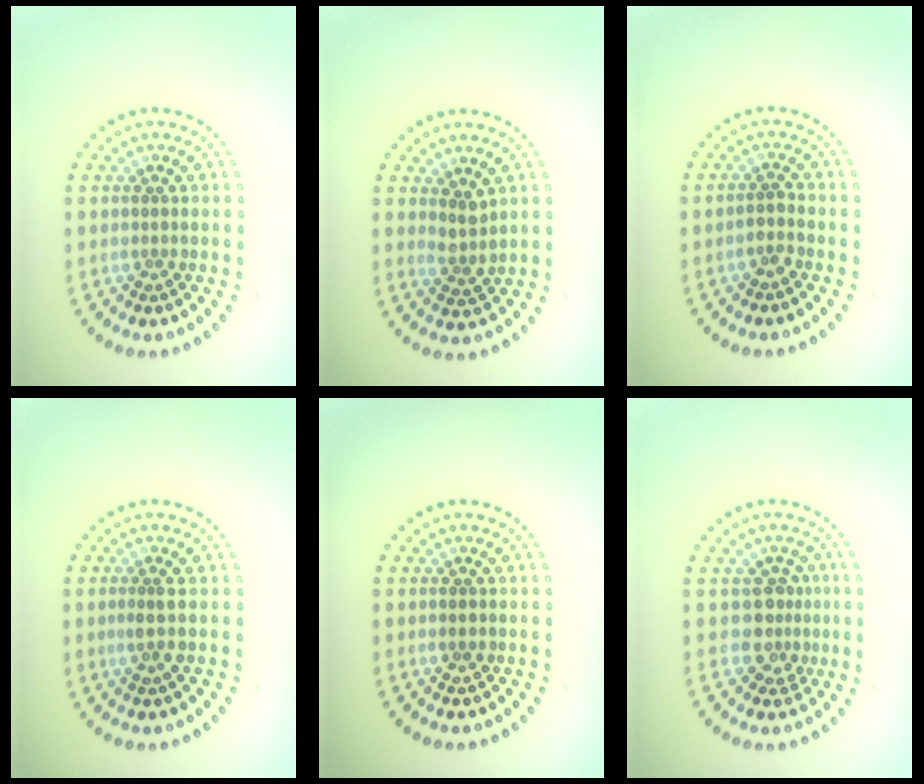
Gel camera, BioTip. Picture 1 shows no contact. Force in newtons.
{"total": 1.9, "press": 1.5, "slide": 1.1}
{"total": 1.3, "press": 1.1, "slide": 0.7}
{"total": 1.4, "press": 1.1, "slide": 0.8}
{"total": 0.7, "press": 0.7, "slide": 0.1}
{"total": 2.5, "press": 1.9, "slide": 1.6}